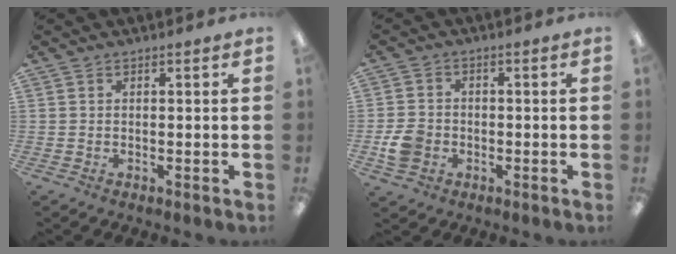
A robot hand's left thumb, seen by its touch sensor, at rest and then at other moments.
{"total": 5.7, "force": [-1.9, 4.7, 2.6], "torque": [-0.047, 0.008, -0.035]}